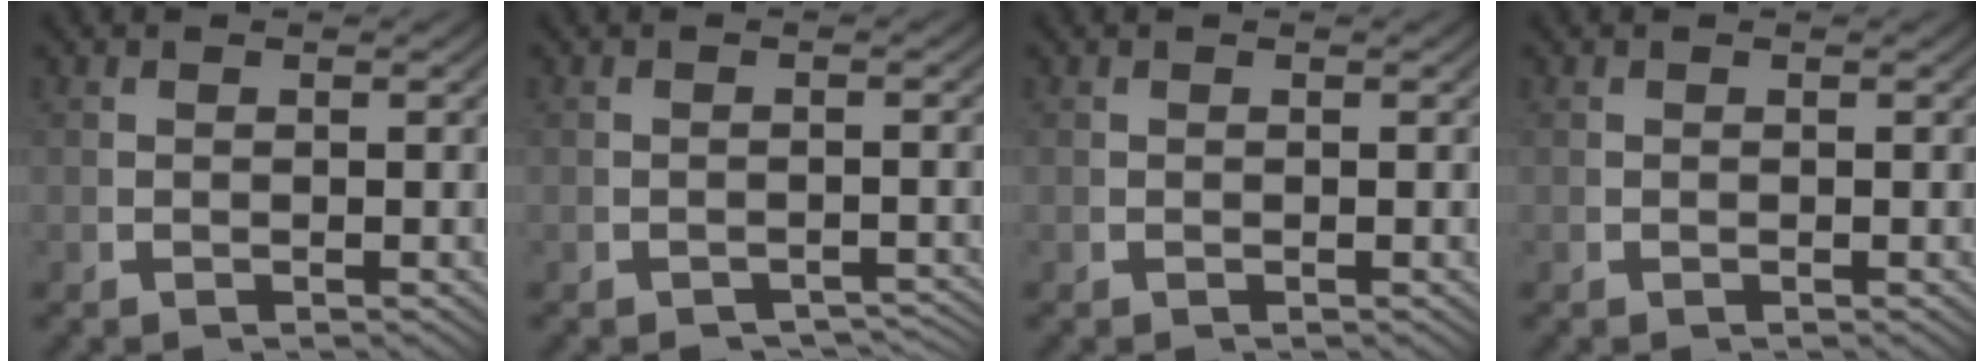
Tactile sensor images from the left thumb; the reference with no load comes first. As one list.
[{"total": 3.1, "force": [-2.9, 0.7, 0.8], "torque": [-0.004, -0.005, -0.041]}, {"total": 0.0}, {"total": 0.0}]